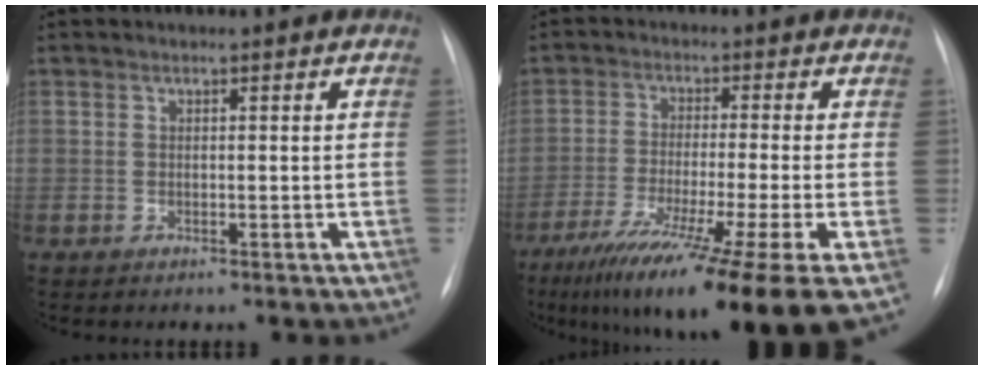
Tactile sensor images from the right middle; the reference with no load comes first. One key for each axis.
{"total": 18.2, "fx": -11.6, "fy": -1.2, "fz": 14.0, "tx": -0.190, "ty": -0.055, "tz": -0.189}